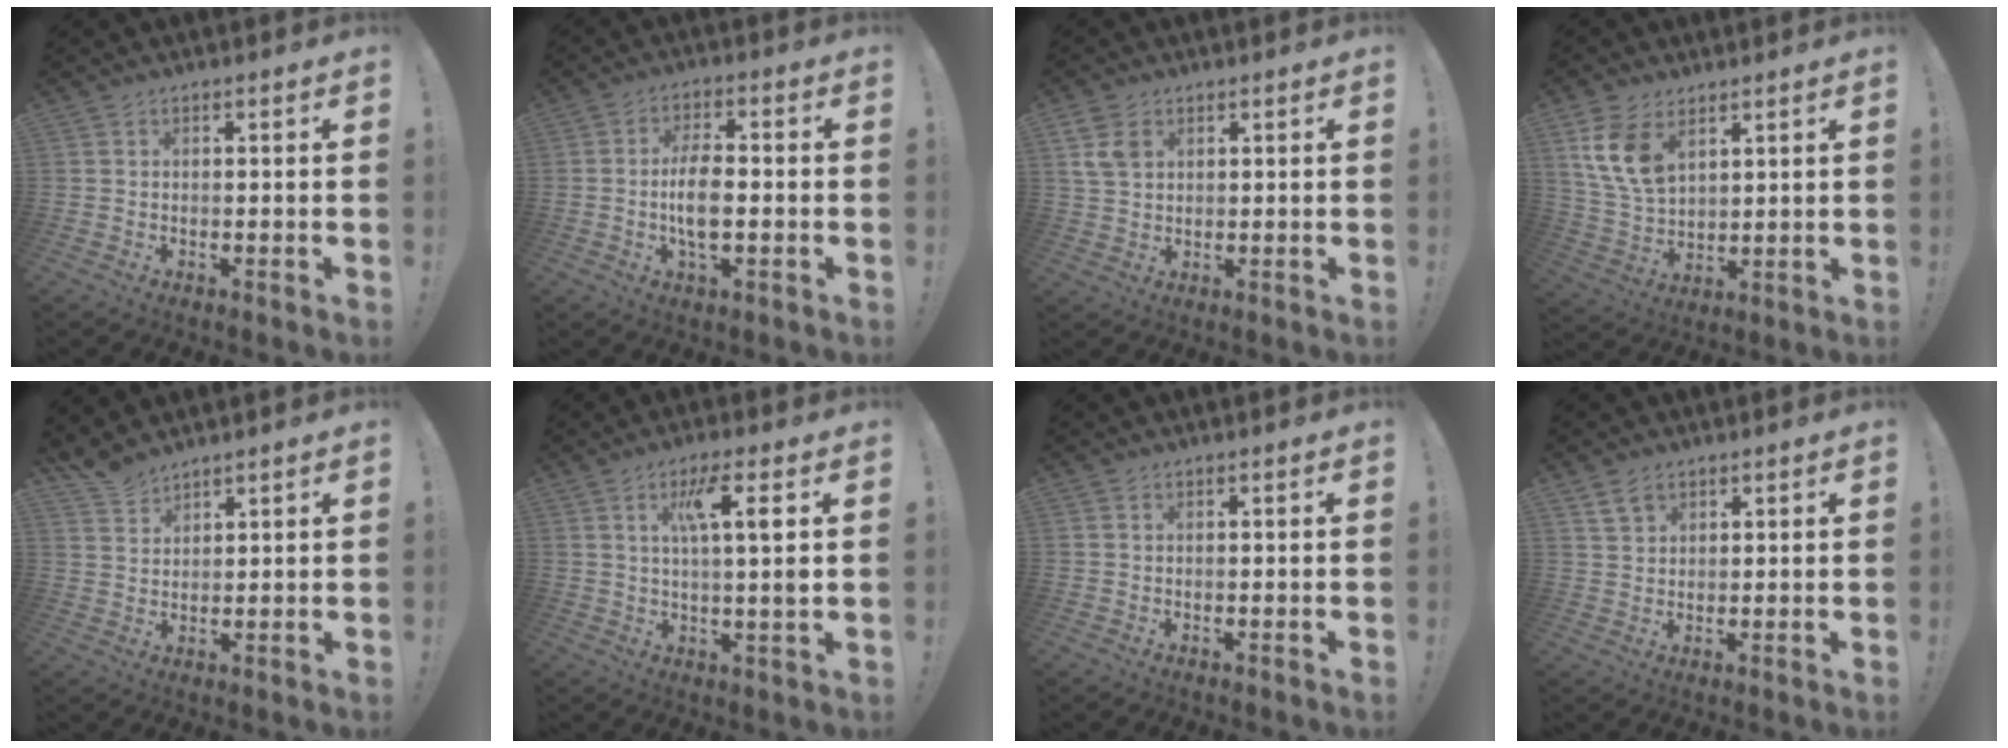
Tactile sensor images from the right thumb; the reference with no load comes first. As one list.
[{"total": 8.5, "force": [-1.3, 3.4, 7.6], "torque": [-0.151, 0.000, -0.027]}, {"total": 5.9, "force": [2.4, 4.1, 3.5], "torque": [-0.060, 0.001, 0.050]}, {"total": 11.9, "force": [6.0, 7.5, 7.1], "torque": [-0.144, -0.022, 0.119]}, {"total": 5.2, "force": [4.8, 1.8, 1.2], "torque": [-0.025, -0.027, 0.092]}, {"total": 8.9, "force": [2.6, 0.6, 8.4], "torque": [-0.145, 0.000, 0.035]}, {"total": 0.0}, {"total": 4.8, "force": [3.1, 3.1, 1.8], "torque": [-0.023, -0.010, 0.057]}]